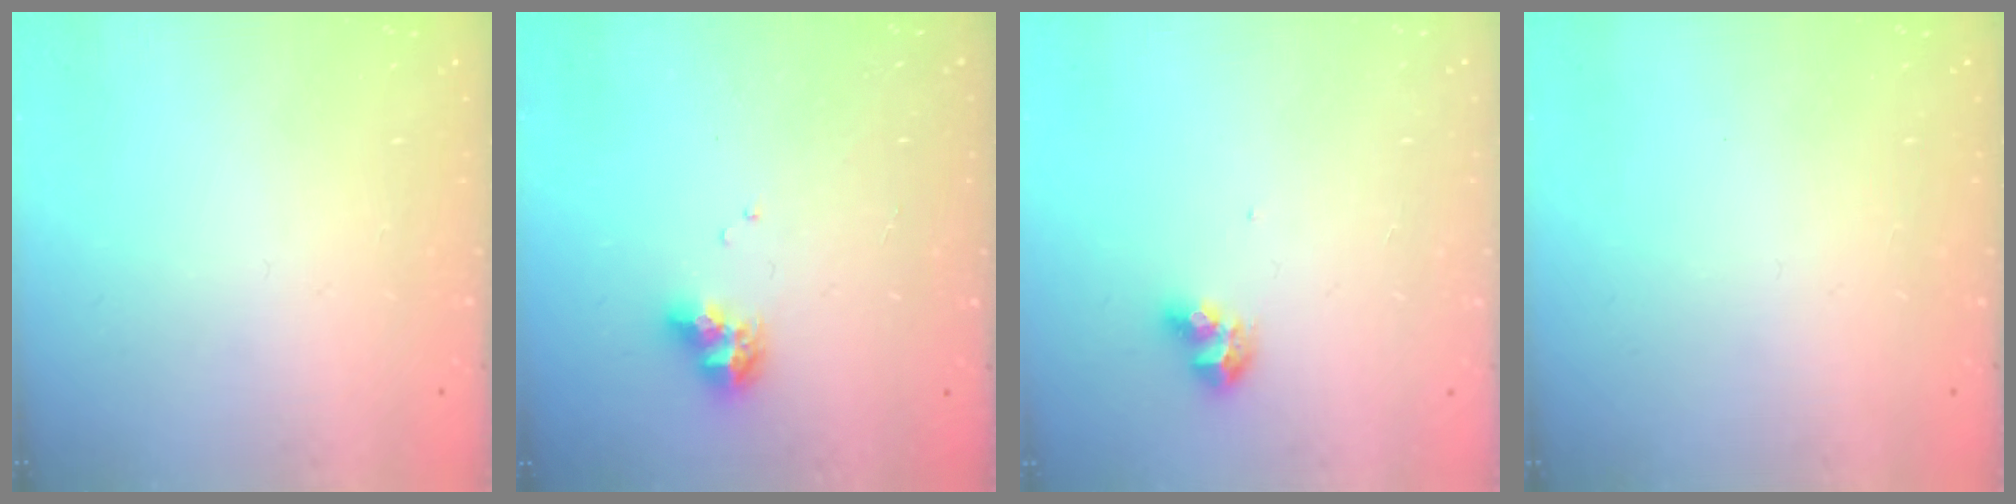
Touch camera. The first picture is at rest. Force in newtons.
{"total": 8.3, "press": 8.3, "slide": 1.1}
{"total": 7.9, "press": 7.9, "slide": 0.6}
{"total": 0.0}